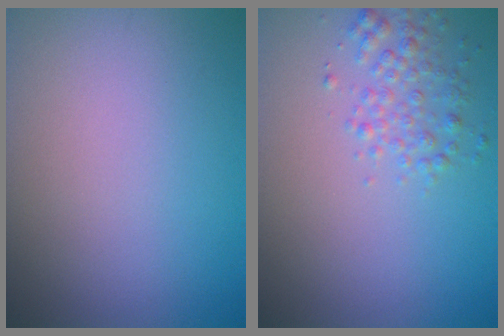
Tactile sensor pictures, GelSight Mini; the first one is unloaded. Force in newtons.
{"total": 2.5, "press": 2.5, "slide": 0.1}